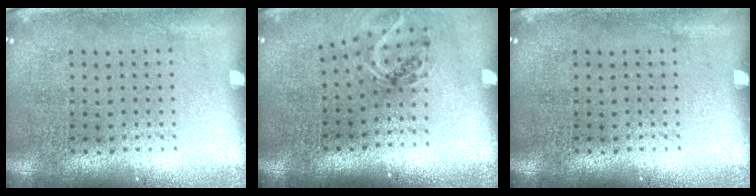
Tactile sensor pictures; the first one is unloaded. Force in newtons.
{"total": 1.1, "press": 1.1, "slide": 0.4}
{"total": 0.0}